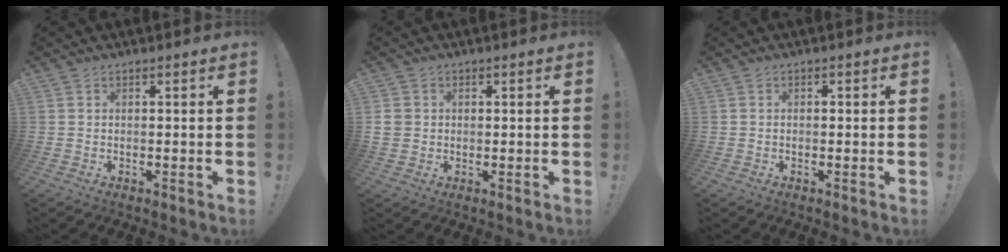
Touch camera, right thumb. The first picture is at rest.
{"total": 3.3, "force": [0.7, 3.0, 1.1], "torque": [-0.007, 0.002, 0.014]}
{"total": 0.8, "force": [-0.6, 0.3, 0.4], "torque": [-0.012, 0.005, -0.011]}